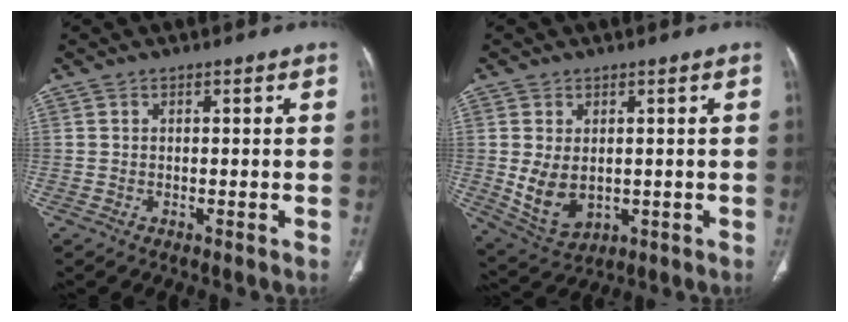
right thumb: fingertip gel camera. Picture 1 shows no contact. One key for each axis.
{"total": 7.8, "fx": -0.1, "fy": 5.4, "fz": 5.6, "tx": -0.098, "ty": -0.011, "tz": 0.021}